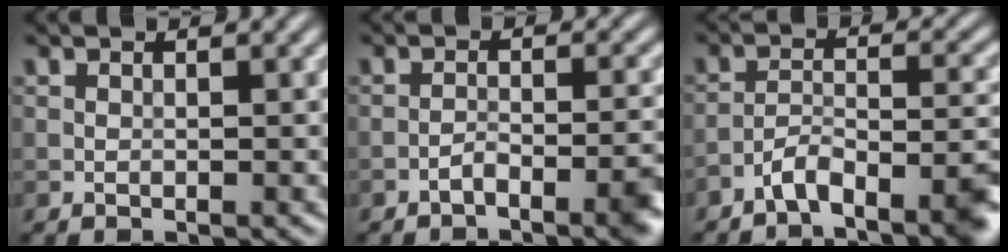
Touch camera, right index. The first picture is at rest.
{"total": 3.2, "force": [-2.2, 0.8, 2.3], "torque": [-0.037, 0.006, -0.039]}
{"total": 5.5, "force": [-4.2, 1.2, 3.3], "torque": [-0.051, 0.003, -0.075]}